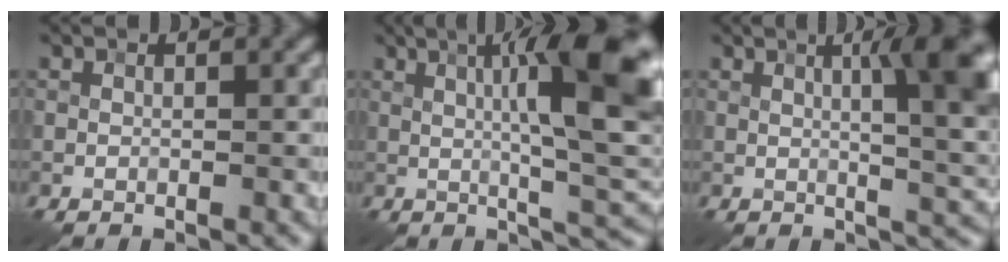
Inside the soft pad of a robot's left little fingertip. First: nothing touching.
{"total": 13.0, "force": [2.3, 2.9, 12.4], "torque": [-0.142, 0.016, 0.029]}
{"total": 6.8, "force": [1.4, 1.3, 6.6], "torque": [-0.082, 0.010, 0.022]}